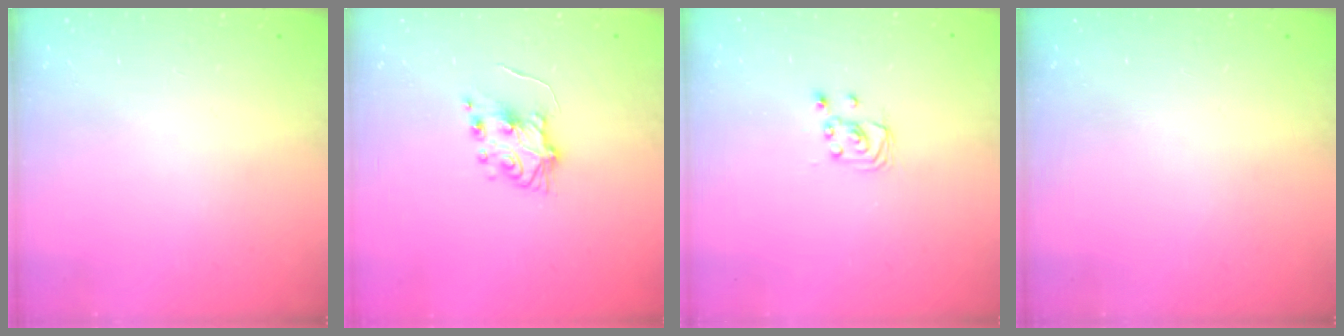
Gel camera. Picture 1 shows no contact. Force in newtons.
{"total": 6.4, "press": 6.4, "slide": 0.4}
{"total": 2.4, "press": 2.4, "slide": 0.2}
{"total": 0.0}